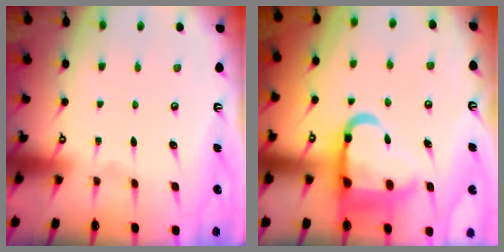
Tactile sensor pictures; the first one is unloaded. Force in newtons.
{"total": 15.0, "press": 14.9, "slide": 1.6}